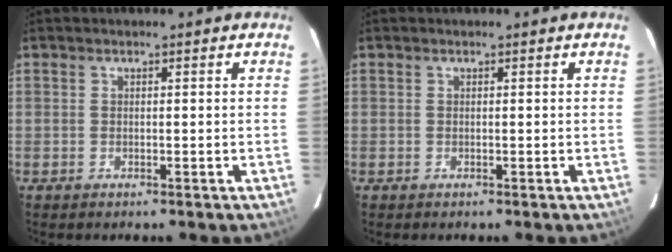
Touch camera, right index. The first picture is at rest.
{"total": 0.0}